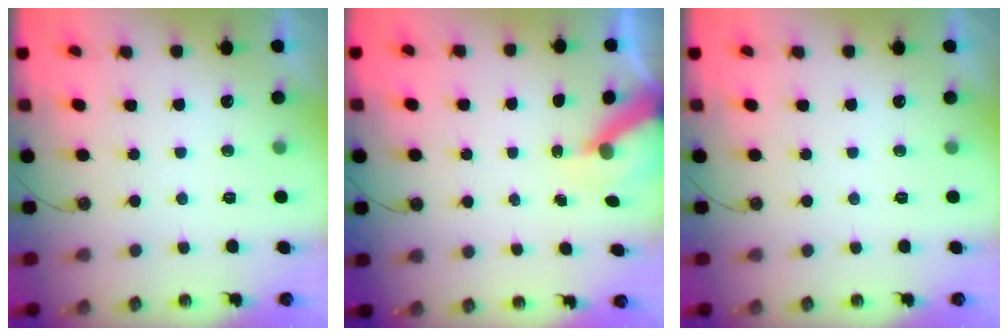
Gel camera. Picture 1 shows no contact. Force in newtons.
{"total": 6.2, "press": 6.1, "slide": 0.4}
{"total": 0.0}